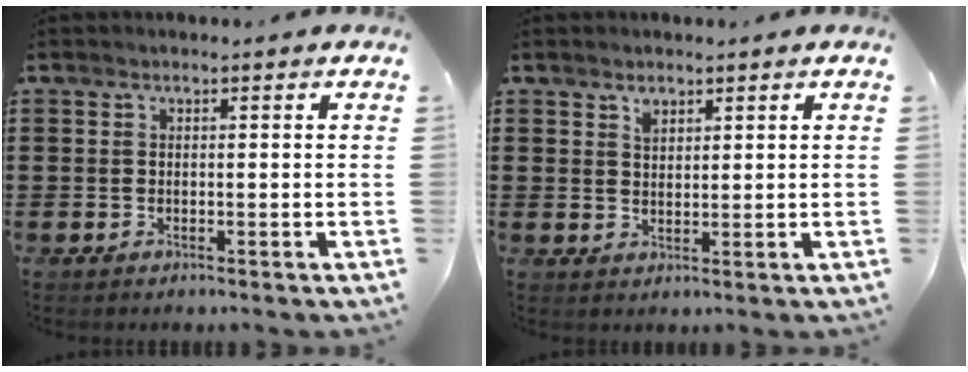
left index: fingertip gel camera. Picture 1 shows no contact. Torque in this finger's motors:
{"motor_torque": [-1.20, 0.93, -0.74, -0.21]}